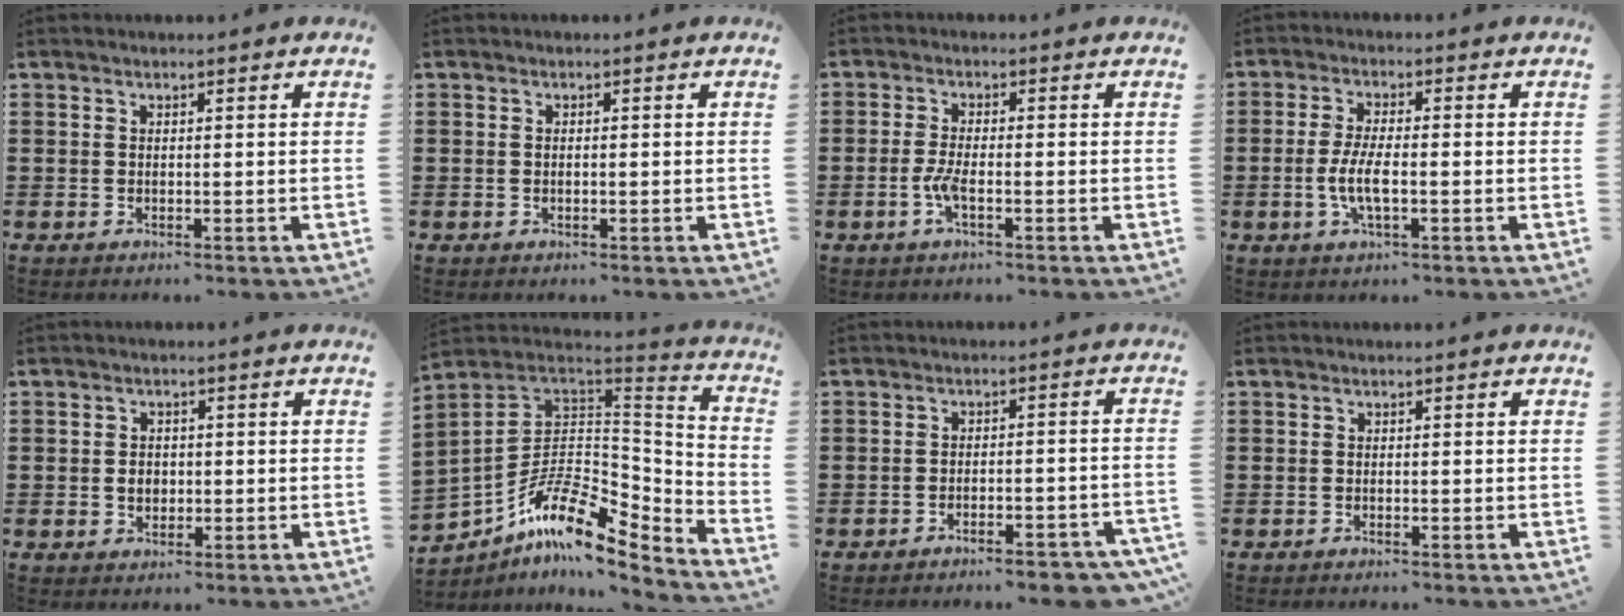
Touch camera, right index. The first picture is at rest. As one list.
[{"total": 0.5, "force": [-0.1, 0.2, 0.5], "torque": [-0.011, -0.002, -0.002]}, {"total": 3.2, "force": [-1.3, 0.6, 2.9], "torque": [-0.072, -0.007, -0.030]}, {"total": 5.1, "force": [-1.4, 1.4, 4.7], "torque": [-0.109, -0.005, -0.034]}, {"total": 2.3, "force": [-0.3, 1.7, 1.5], "torque": [-0.025, -0.001, -0.008]}, {"total": 12.3, "force": [-6.3, 5.8, 8.8], "torque": [-0.167, -0.006, -0.124]}, {"total": 4.4, "force": [-4.0, 0.2, 1.8], "torque": [-0.029, -0.005, -0.075]}, {"total": 0.0}]